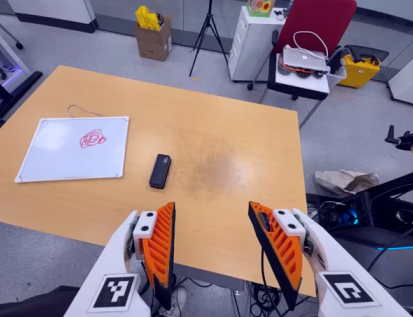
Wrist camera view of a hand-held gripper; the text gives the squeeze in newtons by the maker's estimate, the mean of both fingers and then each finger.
{"total": 0.0}